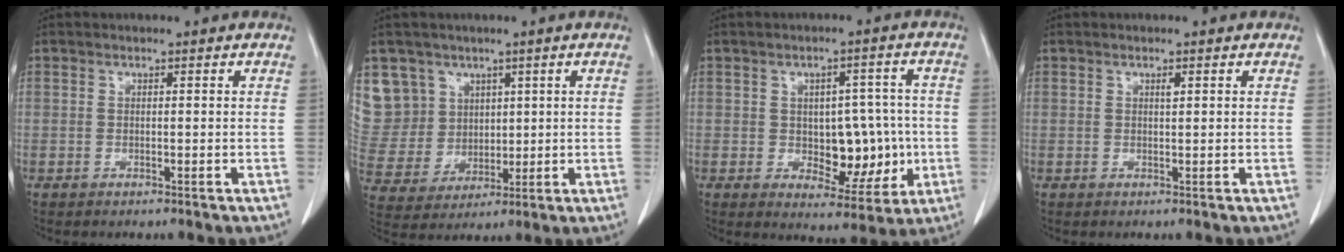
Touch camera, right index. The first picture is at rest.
{"total": 10.6, "force": [5.4, 9.1, 0.6], "torque": [-0.030, 0.036, 0.127]}
{"total": 9.1, "force": [-1.0, 5.2, 7.5], "torque": [-0.086, 0.016, -0.002]}
{"total": 0.7, "force": [0.3, 0.1, 0.6], "torque": [-0.014, -0.002, 0.006]}